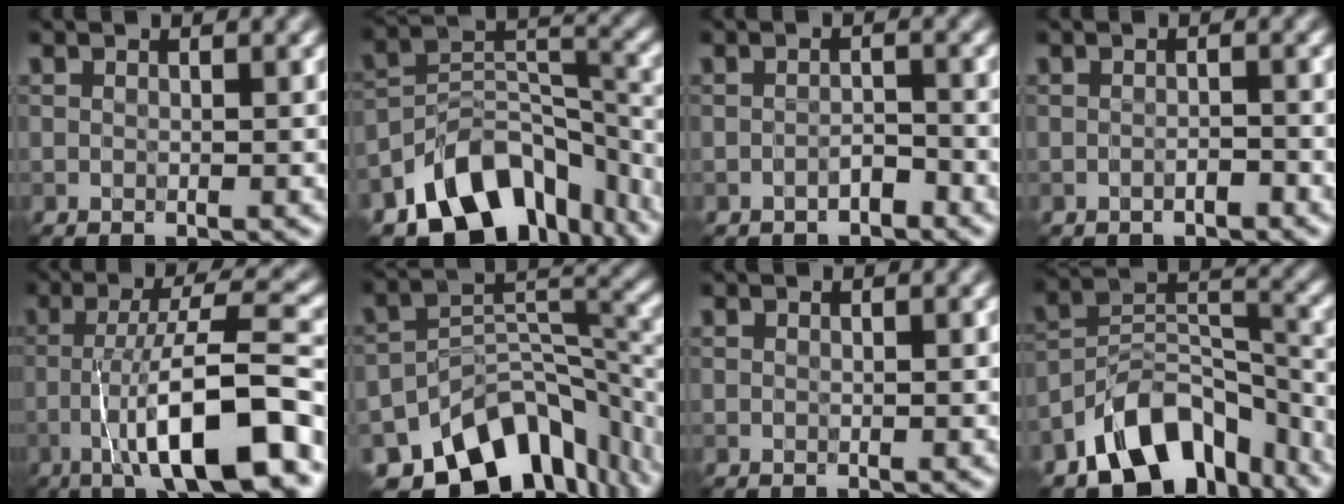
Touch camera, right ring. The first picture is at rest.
{"total": 11.7, "force": [-7.9, 6.7, 5.5], "torque": [-0.077, 0.002, -0.142]}
{"total": 1.3, "force": [-1.0, 0.6, 0.7], "torque": [-0.010, 0.004, -0.017]}
{"total": 1.0, "force": [-0.7, 0.4, 0.5], "torque": [-0.007, 0.001, -0.011]}
{"total": 11.6, "force": [-4.2, 2.3, 10.6], "torque": [-0.150, 0.019, -0.072]}
{"total": 12.8, "force": [-8.7, 6.8, 6.5], "torque": [-0.104, -0.004, -0.139]}
{"total": 0.0}
{"total": 10.7, "force": [-7.0, 6.0, 5.4], "torque": [-0.070, 0.003, -0.133]}